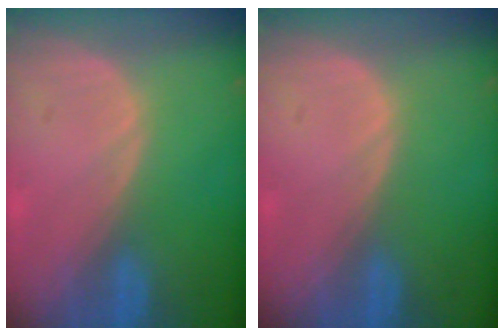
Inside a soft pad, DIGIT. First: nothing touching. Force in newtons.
{"total": 0.0}